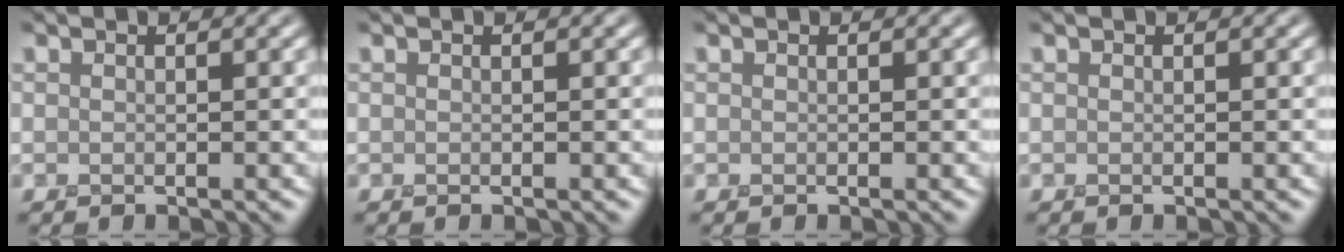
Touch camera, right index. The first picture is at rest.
{"total": 0.0}
{"total": 0.0}
{"total": 0.0}